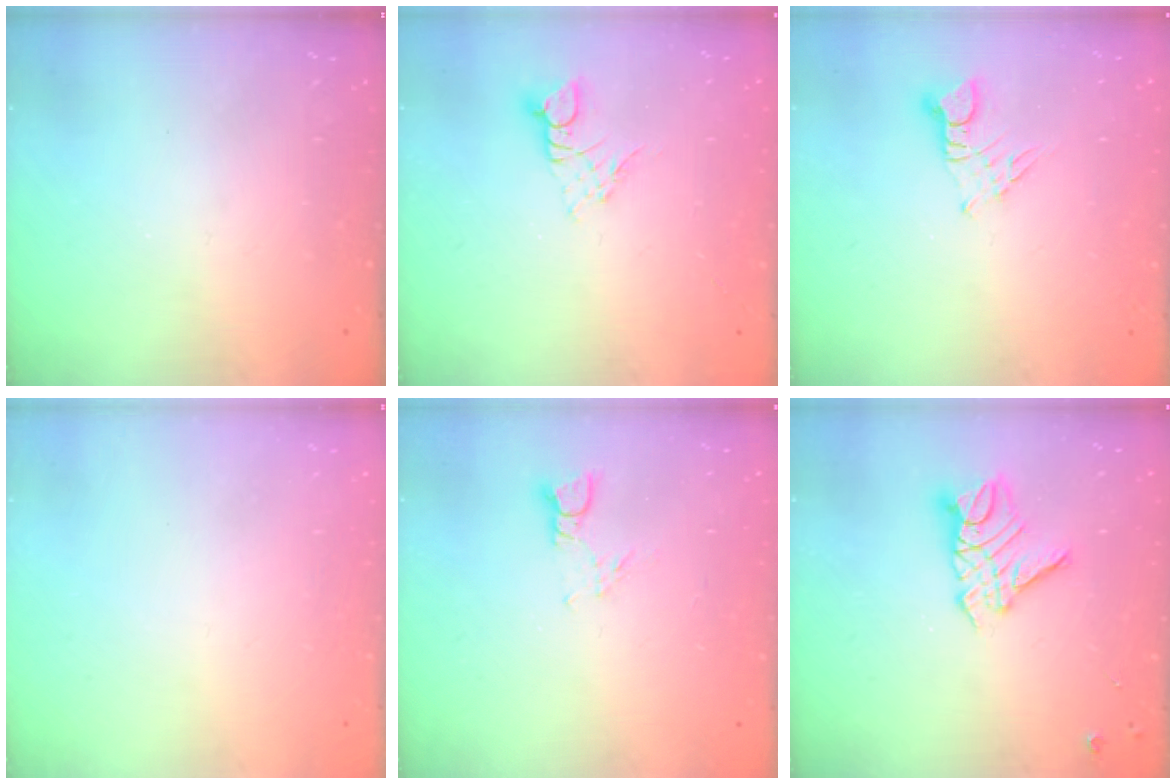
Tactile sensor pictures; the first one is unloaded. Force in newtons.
{"total": 2.7, "press": 2.7, "slide": 0.3}
{"total": 3.2, "press": 3.2, "slide": 0.4}
{"total": 0.0}
{"total": 3.5, "press": 3.4, "slide": 0.4}
{"total": 10.3, "press": 10.3, "slide": 0.9}